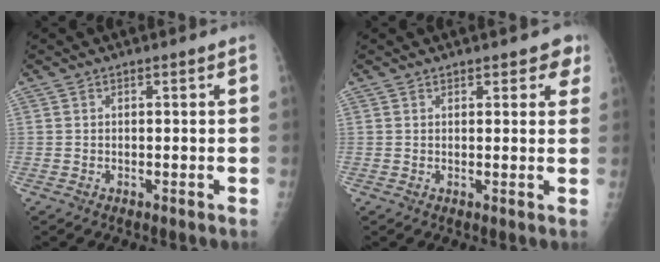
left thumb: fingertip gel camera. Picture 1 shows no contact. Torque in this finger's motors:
{"motor_torque": [-0.06, -0.18, -0.34, -0.15, 0.04]}